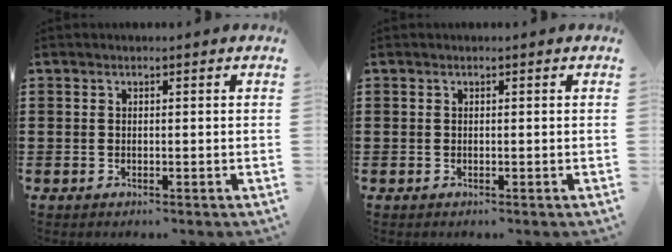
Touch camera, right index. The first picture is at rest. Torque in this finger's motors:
{"motor_torque": [0.11, 0.10, 0.07, 0.00]}